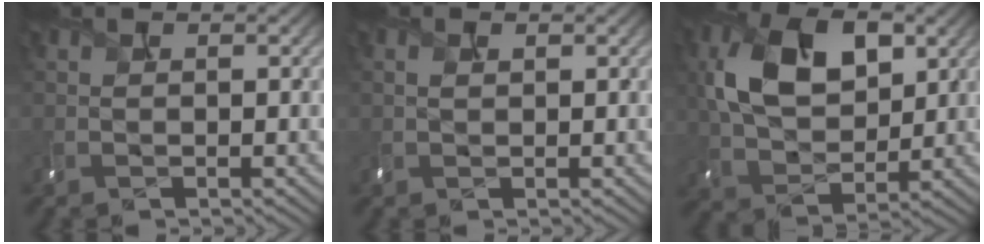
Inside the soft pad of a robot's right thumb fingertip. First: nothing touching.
{"total": 0.7, "force": [0.4, 0.4, 0.4], "torque": [-0.011, 0.003, 0.009]}
{"total": 11.1, "force": [3.4, 7.0, 7.8], "torque": [-0.168, 0.009, 0.062]}